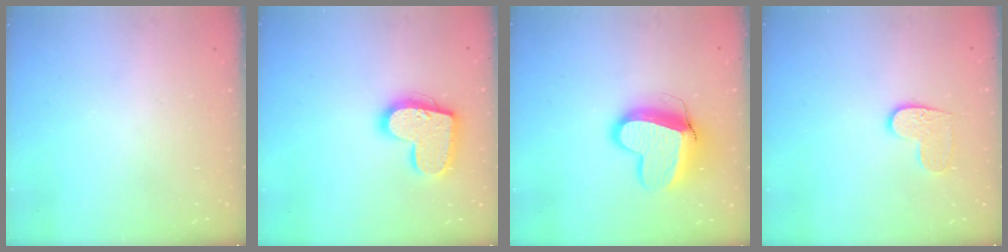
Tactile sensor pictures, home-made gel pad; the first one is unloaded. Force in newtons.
{"total": 16.4, "press": 16.4, "slide": 1.0}
{"total": 12.8, "press": 12.7, "slide": 1.4}
{"total": 6.4, "press": 6.4, "slide": 0.3}